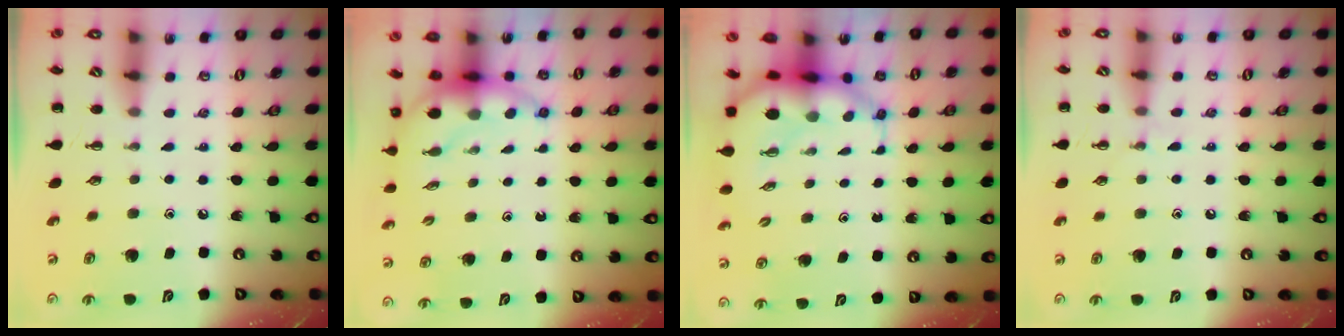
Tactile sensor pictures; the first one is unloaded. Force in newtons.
{"total": 6.6, "press": 6.4, "slide": 1.4}
{"total": 8.0, "press": 7.6, "slide": 2.3}
{"total": 4.6, "press": 4.3, "slide": 1.5}